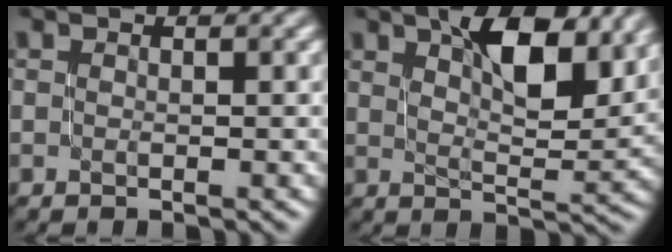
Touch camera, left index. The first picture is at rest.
{"total": 8.3, "force": [4.3, 3.0, 6.4], "torque": [-0.096, 0.003, 0.071]}